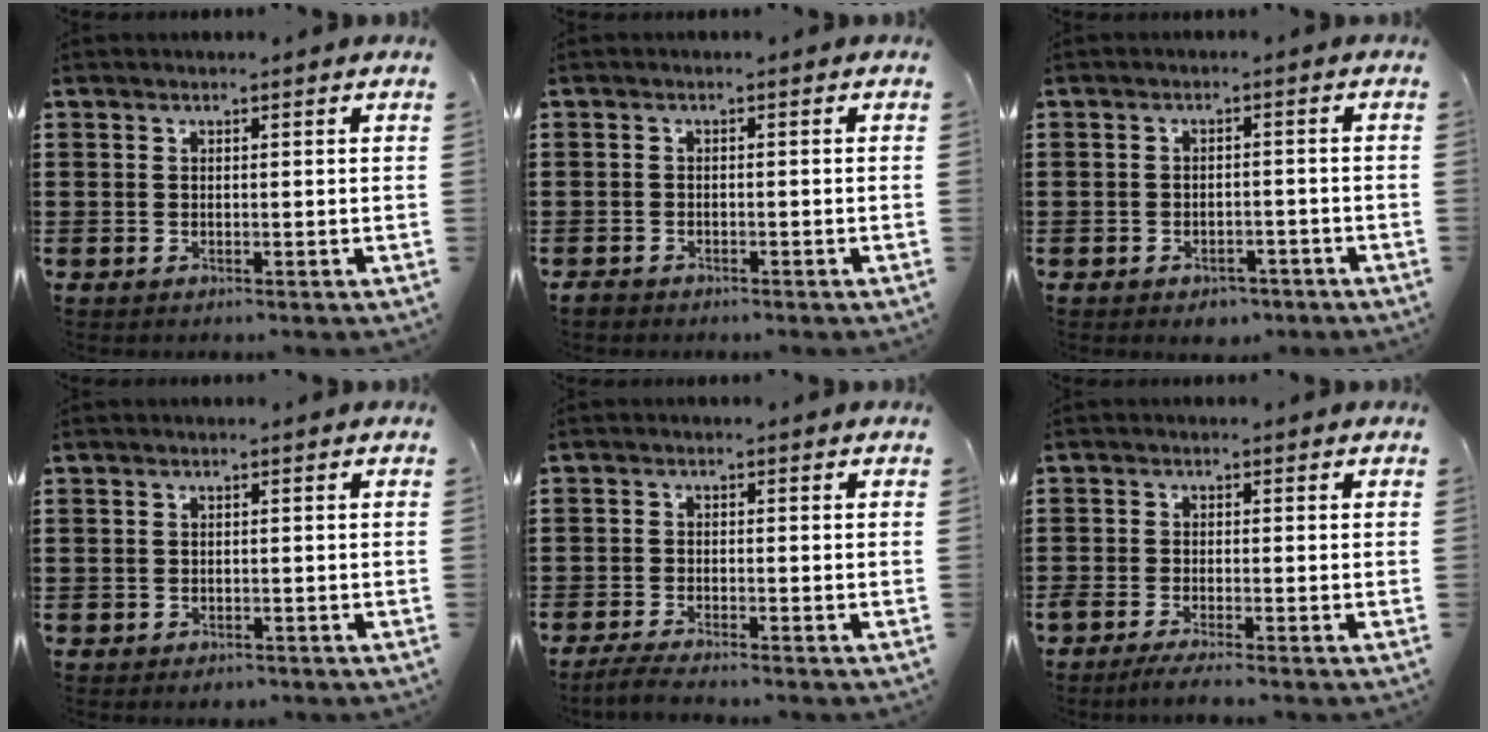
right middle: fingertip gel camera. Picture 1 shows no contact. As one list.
[{"total": 1.2, "force": [-1.1, 0.4, 0.1], "torque": [-0.006, 0.001, -0.024]}, {"total": 2.1, "force": [-1.9, 0.9, 0.0], "torque": [-0.005, 0.004, -0.042]}, {"total": 0.8, "force": [-0.6, 0.5, 0.1], "torque": [-0.003, 0.002, -0.015]}, {"total": 2.5, "force": [-2.3, 0.1, 0.9], "torque": [-0.023, 0.000, -0.049]}, {"total": 1.9, "force": [-1.6, 0.0, 1.0], "torque": [-0.025, -0.001, -0.034]}]